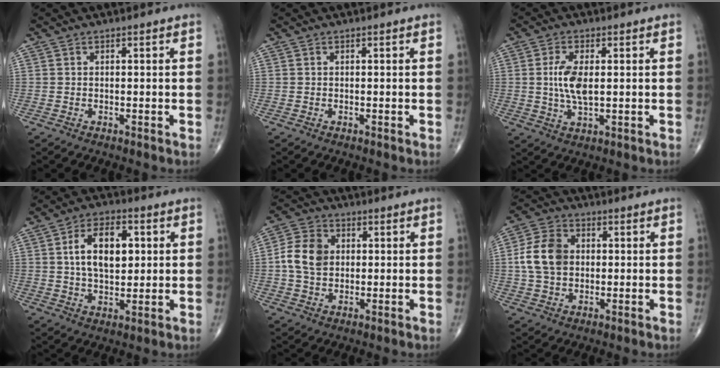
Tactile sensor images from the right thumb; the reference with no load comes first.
{"total": 0.0}
{"total": 6.6, "force": [0.6, 2.8, 5.9], "torque": [-0.121, -0.007, 0.010]}
{"total": 11.6, "force": [2.3, 6.7, 9.1], "torque": [-0.132, 0.002, 0.039]}
{"total": 8.6, "force": [0.7, 6.6, 5.3], "torque": [-0.090, 0.011, 0.007]}
{"total": 10.1, "force": [0.8, 7.6, 6.6], "torque": [-0.114, 0.012, 0.011]}